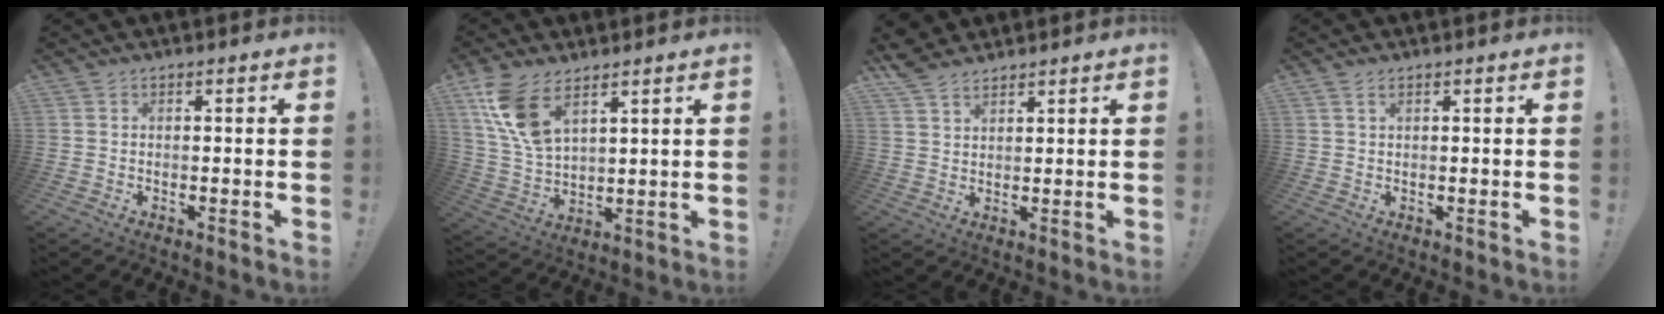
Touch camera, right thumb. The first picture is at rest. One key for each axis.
{"total": 13.0, "fx": 7.7, "fy": 6.7, "fz": 8.1, "tx": -0.166, "ty": -0.032, "tz": 0.147}
{"total": 5.8, "fx": 4.8, "fy": 2.5, "fz": 2.0, "tx": -0.035, "ty": -0.022, "tz": 0.093}
{"total": 1.6, "fx": 1.0, "fy": 0.5, "fz": 1.2, "tx": -0.020, "ty": -0.002, "tz": 0.017}